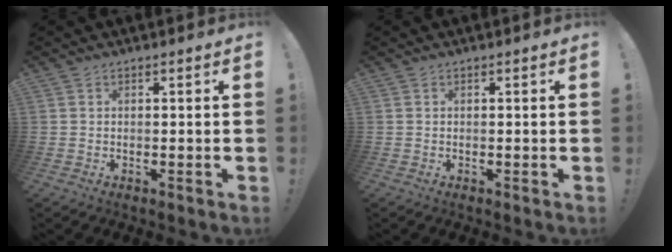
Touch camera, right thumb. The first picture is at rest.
{"total": 0.0}